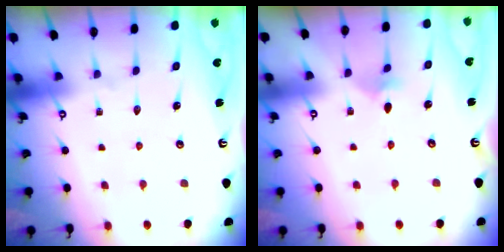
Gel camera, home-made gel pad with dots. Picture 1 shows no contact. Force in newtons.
{"total": 2.6, "press": 2.6, "slide": 0.6}